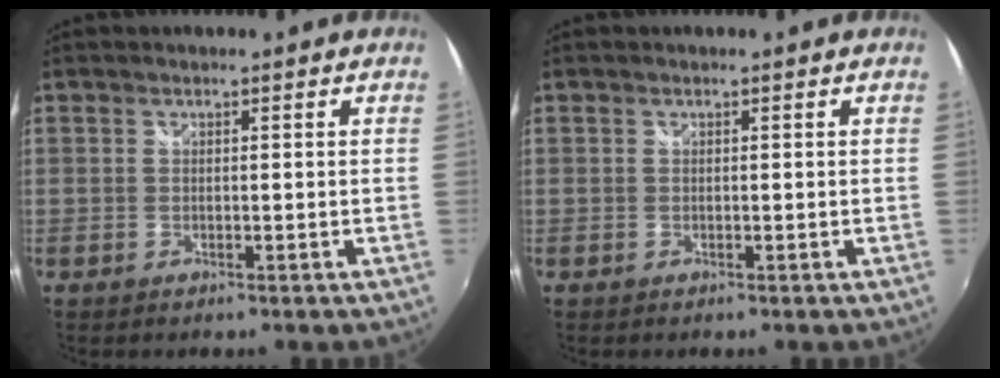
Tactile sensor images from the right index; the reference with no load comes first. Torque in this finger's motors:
{"motor_torque": [0.00, 0.00, 0.00, 0.00]}